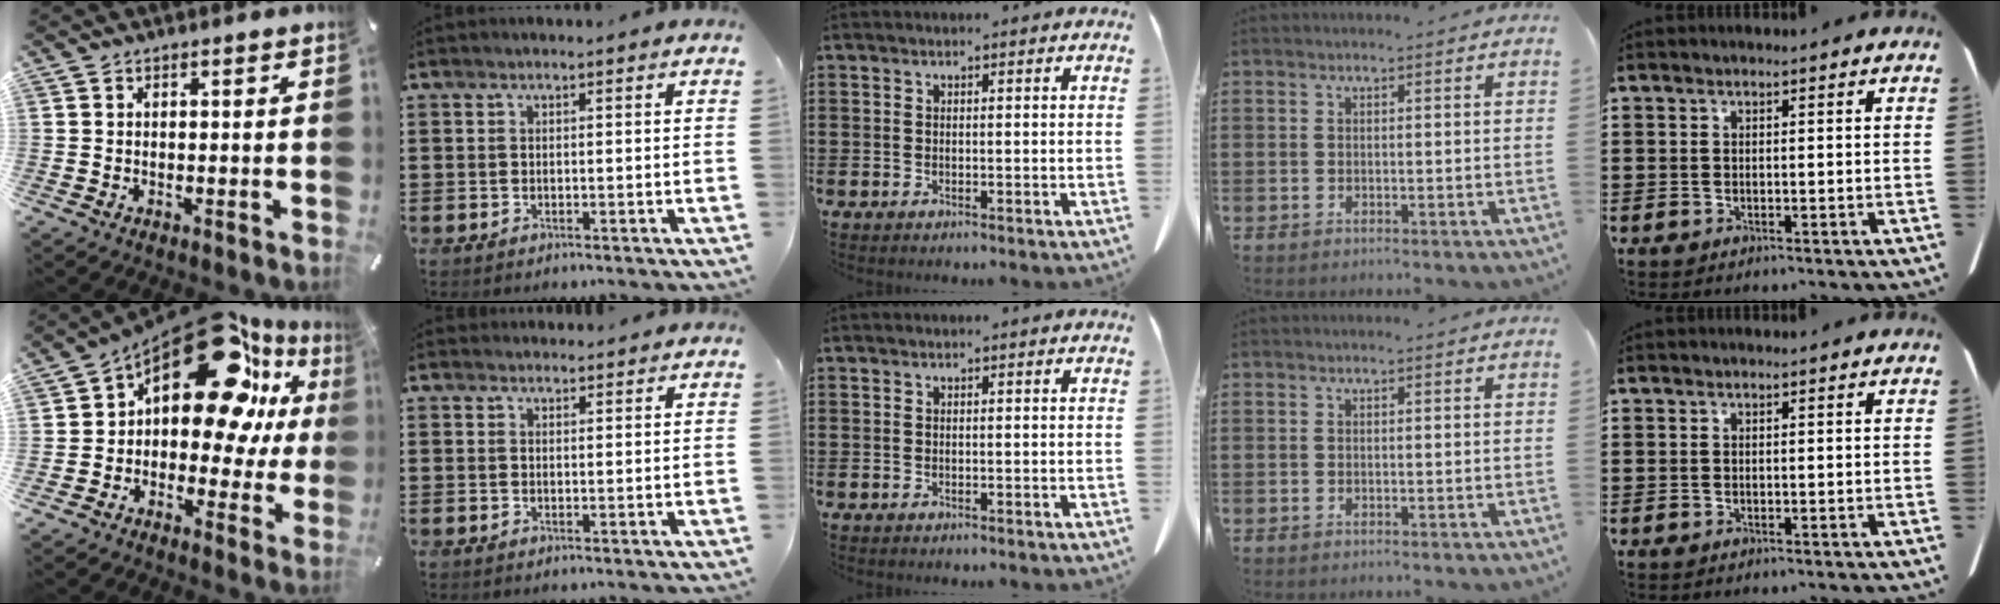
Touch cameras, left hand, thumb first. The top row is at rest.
{"thumb": {"total": 23.4, "force": [10.0, 12.6, 17.0], "torque": [-0.261, -0.065, 0.174]}, "index": {"total": 1.8, "force": [1.7, 0.4, 0.0], "torque": [-0.004, 0.002, 0.034]}}